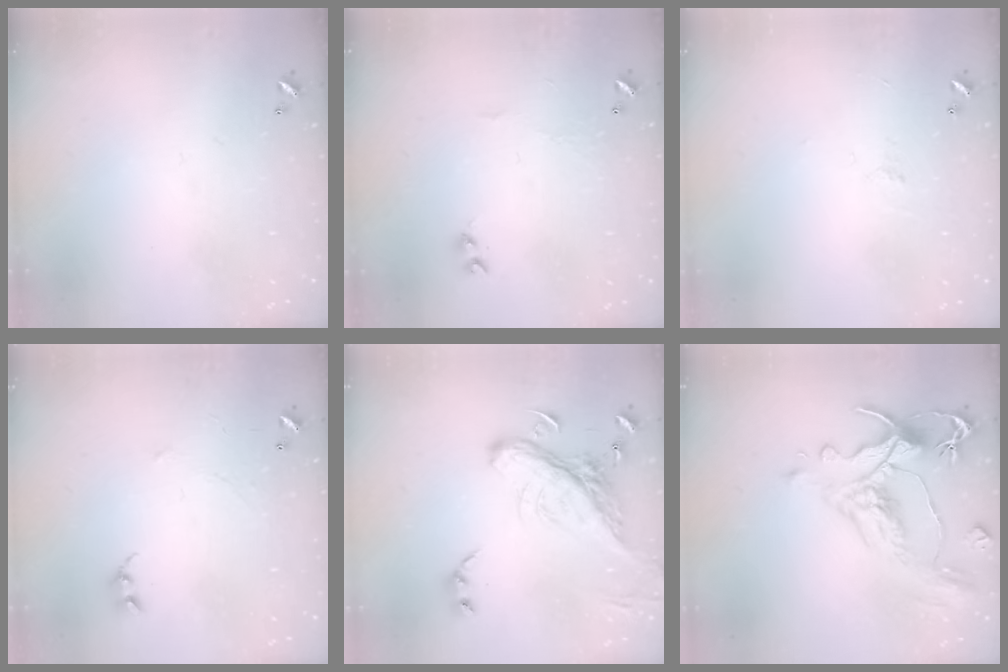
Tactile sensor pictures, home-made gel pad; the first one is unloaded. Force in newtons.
{"total": 1.9, "press": 1.8, "slide": 0.5}
{"total": 3.5, "press": 3.5, "slide": 0.5}
{"total": 0.9, "press": 0.8, "slide": 0.5}
{"total": 7.9, "press": 7.6, "slide": 2.2}
{"total": 1.6, "press": 0.7, "slide": 1.4}